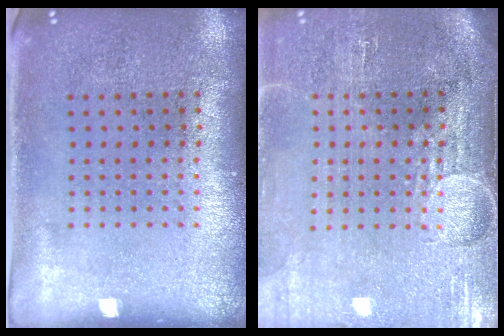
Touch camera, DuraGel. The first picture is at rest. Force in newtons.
{"total": 4.3, "press": 3.7, "slide": 2.1}